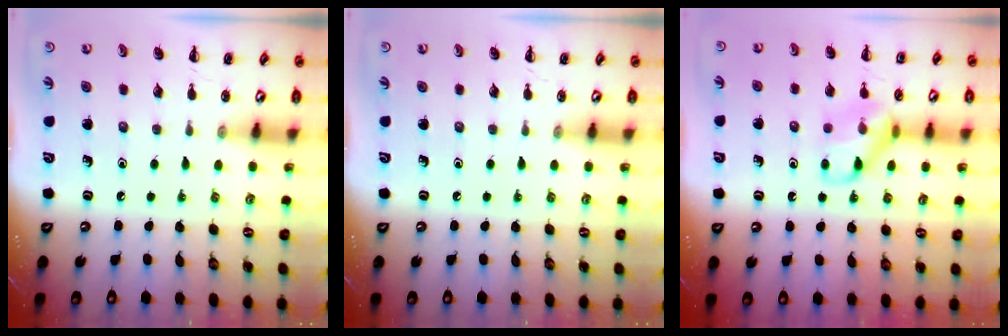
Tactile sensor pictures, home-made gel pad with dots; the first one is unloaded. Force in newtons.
{"total": 0.0}
{"total": 11.9, "press": 11.8, "slide": 1.5}